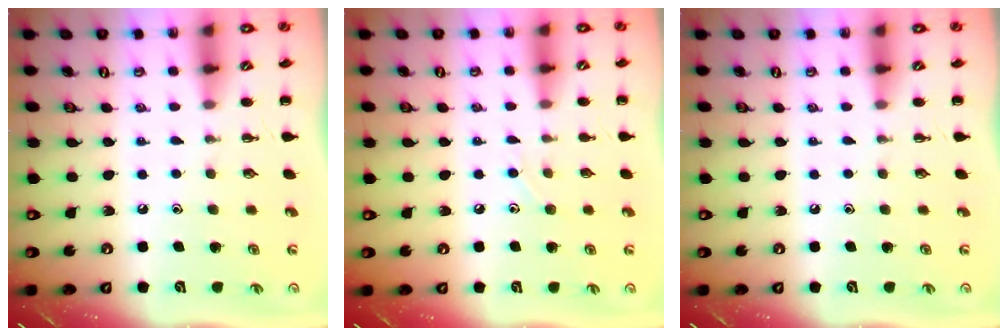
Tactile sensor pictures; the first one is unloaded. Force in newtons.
{"total": 5.3, "press": 5.0, "slide": 1.8}
{"total": 0.0}